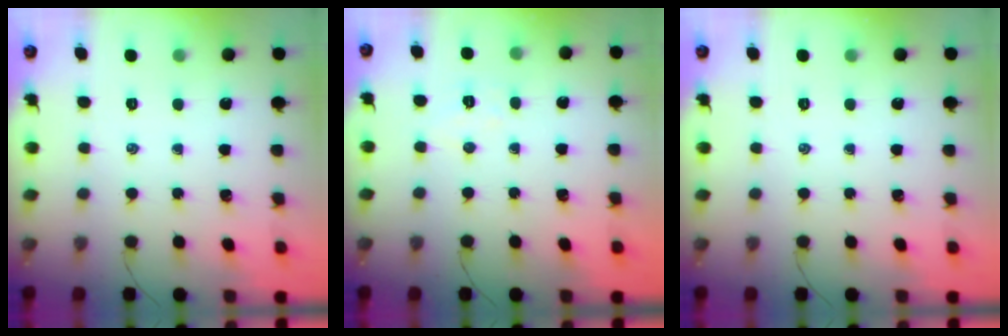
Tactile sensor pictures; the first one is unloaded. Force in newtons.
{"total": 4.8, "press": 4.7, "slide": 0.9}
{"total": 0.0}